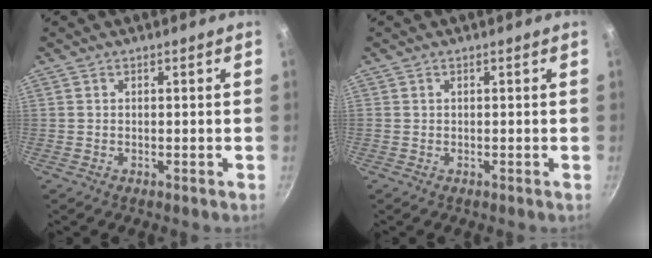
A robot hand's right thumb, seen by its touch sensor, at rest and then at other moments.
{"total": 0.0}